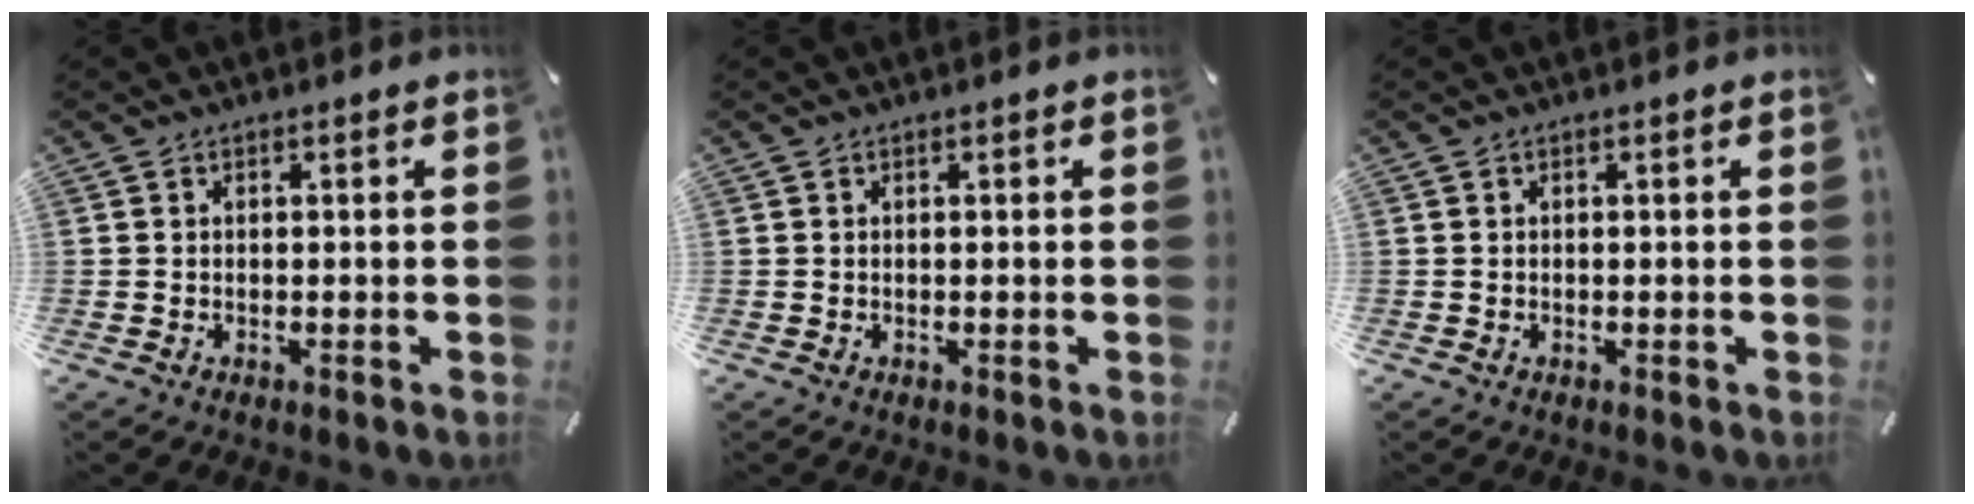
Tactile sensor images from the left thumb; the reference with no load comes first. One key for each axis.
{"total": 0.0}
{"total": 0.0}